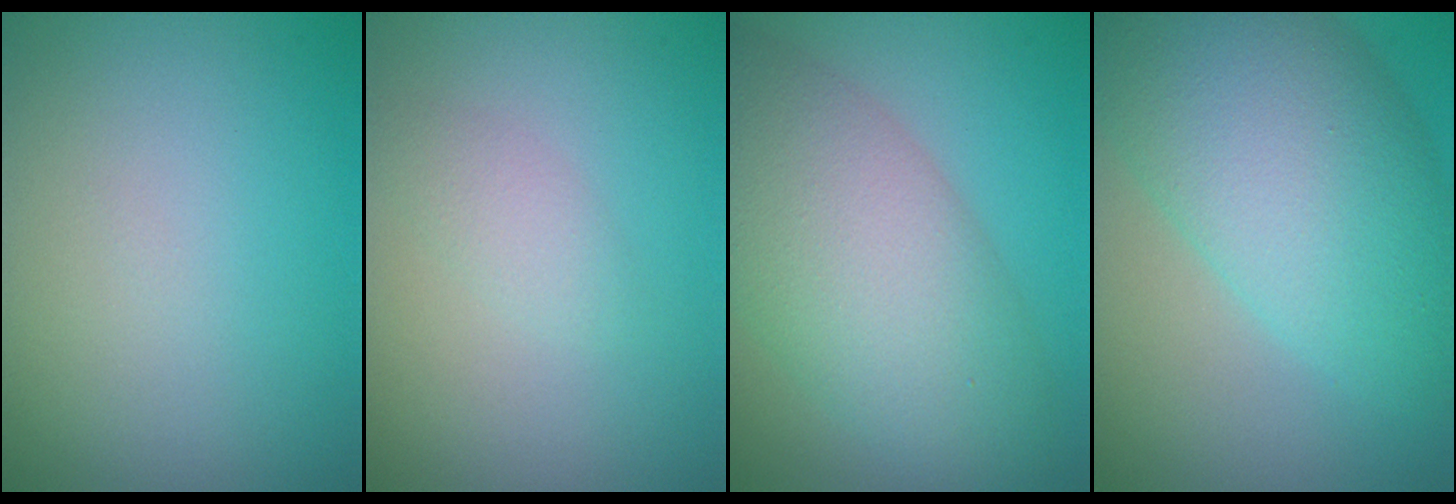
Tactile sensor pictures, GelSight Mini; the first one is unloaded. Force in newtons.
{"total": 1.4, "press": 1.4, "slide": 0.1}
{"total": 8.5, "press": 8.5, "slide": 0.0}
{"total": 10.5, "press": 10.5, "slide": 0.4}